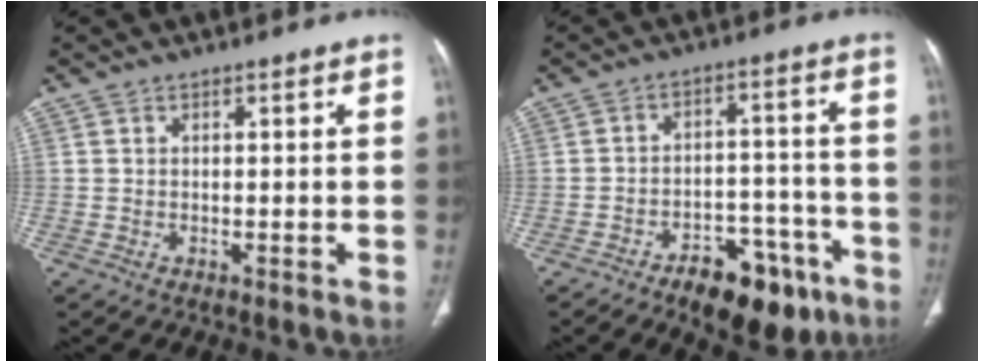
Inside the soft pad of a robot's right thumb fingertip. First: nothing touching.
{"total": 13.1, "force": [-8.2, 6.6, 7.9], "torque": [-0.076, 0.061, -0.114]}